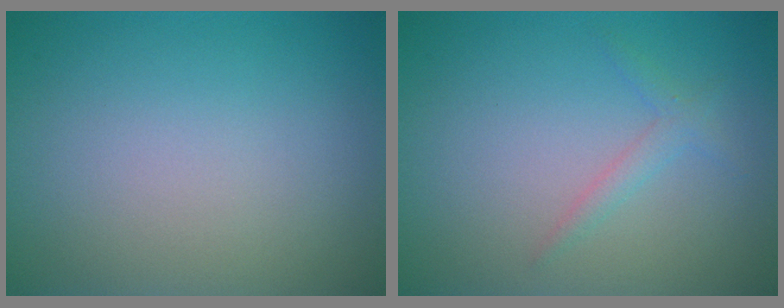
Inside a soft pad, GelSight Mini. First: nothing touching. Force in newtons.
{"total": 1.3, "press": 1.3, "slide": 0.1}